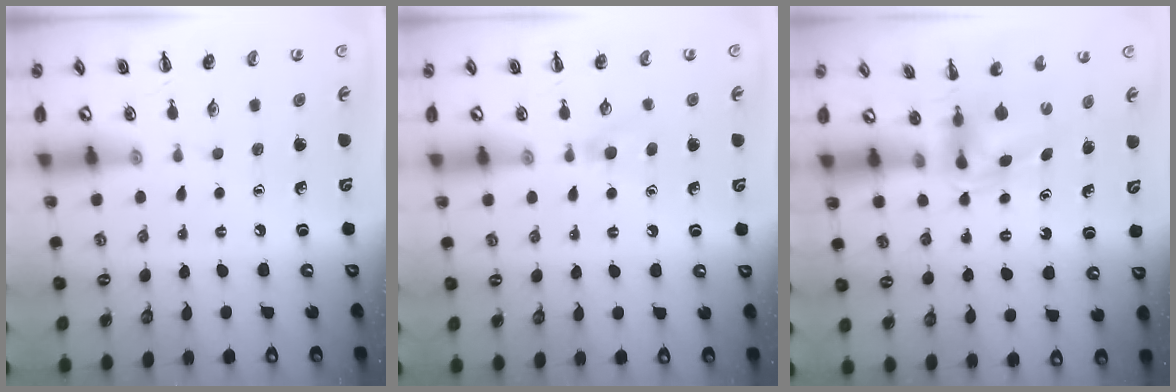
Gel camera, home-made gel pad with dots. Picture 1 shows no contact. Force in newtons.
{"total": 3.5, "press": 3.3, "slide": 1.3}
{"total": 4.4, "press": 4.4, "slide": 0.7}